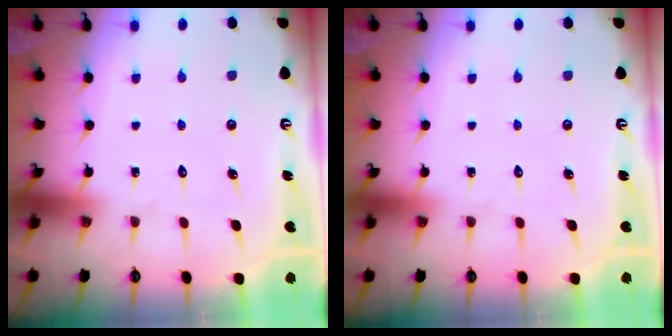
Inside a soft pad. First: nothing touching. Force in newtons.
{"total": 0.0}